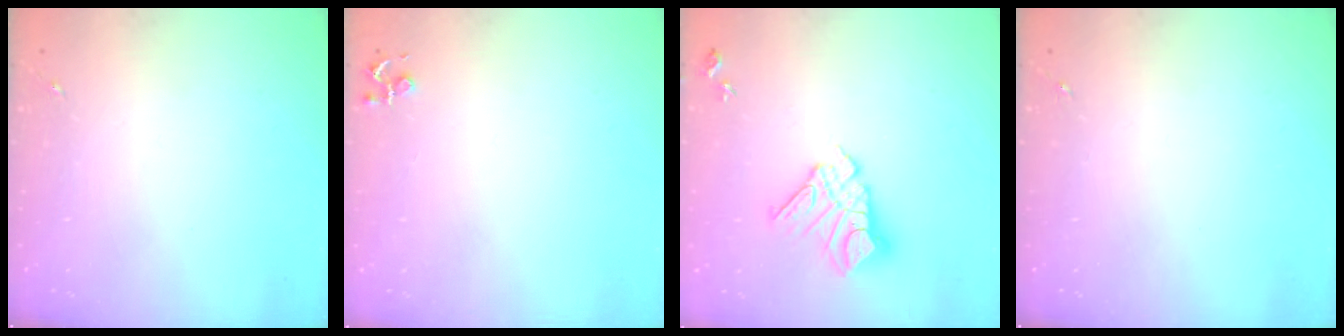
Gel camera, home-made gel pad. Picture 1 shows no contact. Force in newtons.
{"total": 3.9, "press": 3.9, "slide": 0.5}
{"total": 14.1, "press": 14.1, "slide": 1.4}
{"total": 0.0}